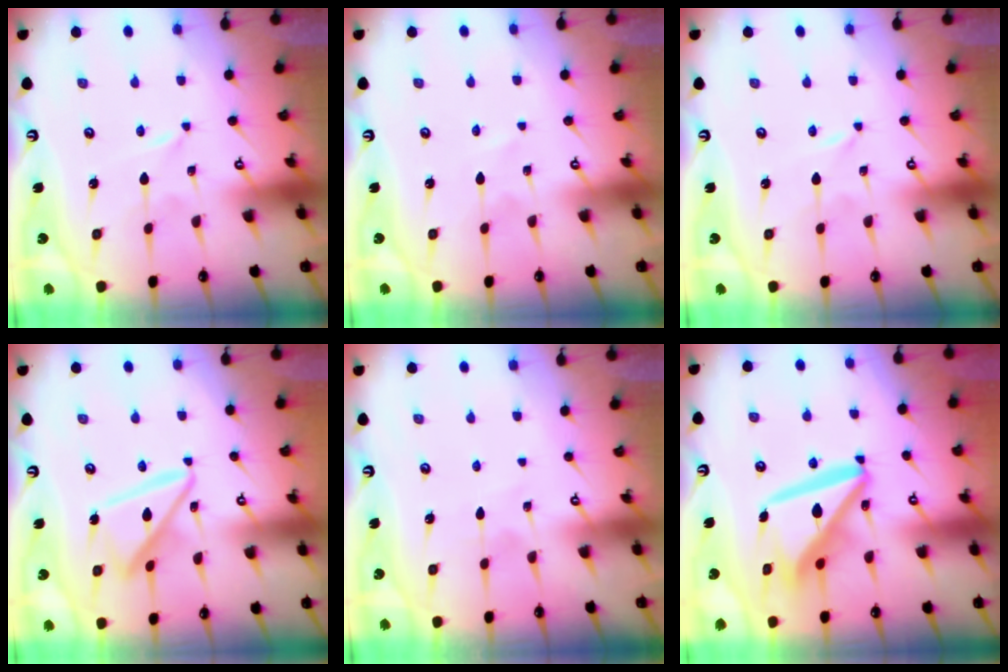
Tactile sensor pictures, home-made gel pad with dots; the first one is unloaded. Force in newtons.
{"total": 0.0}
{"total": 0.0}
{"total": 12.3, "press": 12.2, "slide": 1.0}
{"total": 4.7, "press": 4.6, "slide": 0.3}
{"total": 15.9, "press": 15.8, "slide": 2.1}